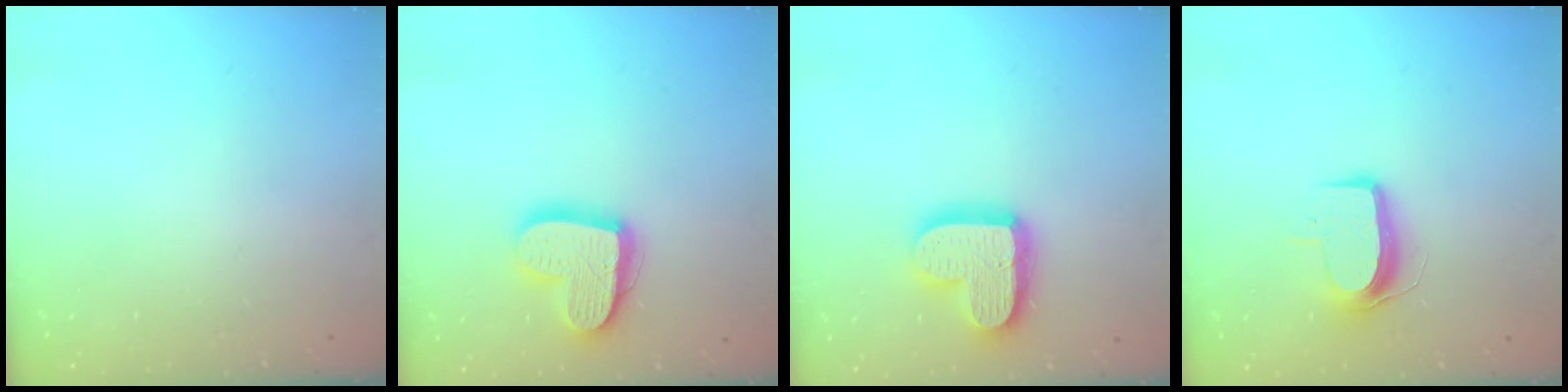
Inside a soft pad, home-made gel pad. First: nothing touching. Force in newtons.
{"total": 17.7, "press": 17.7, "slide": 1.5}
{"total": 17.0, "press": 17.0, "slide": 1.4}
{"total": 9.0, "press": 9.0, "slide": 0.8}